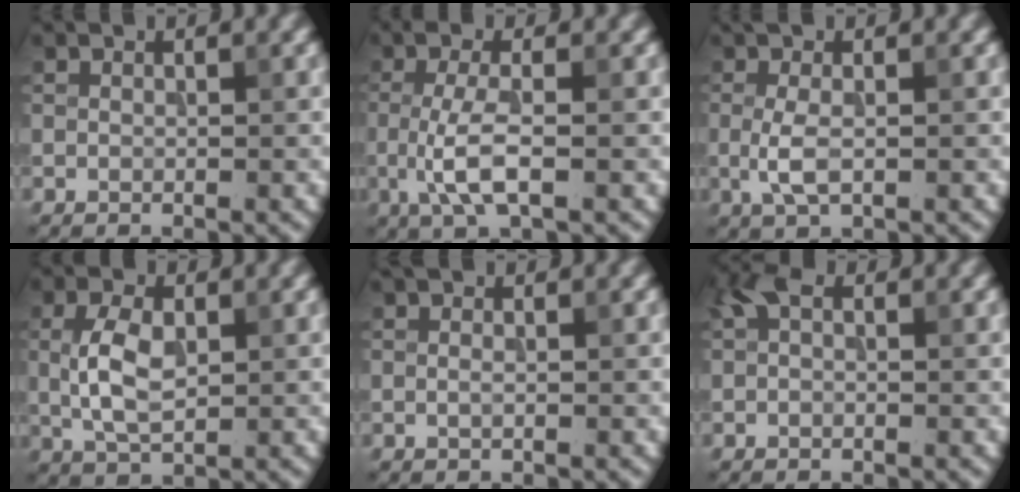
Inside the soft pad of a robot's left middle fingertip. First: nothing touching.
{"total": 4.1, "force": [-0.7, 1.1, 3.8], "torque": [-0.083, -0.005, -0.019]}
{"total": 2.6, "force": [-0.1, 0.9, 2.5], "torque": [-0.058, -0.001, -0.003]}
{"total": 4.3, "force": [0.2, 2.3, 3.6], "torque": [-0.082, 0.004, 0.006]}
{"total": 0.7, "force": [0.1, 0.2, 0.7], "torque": [-0.017, 0.000, -0.001]}
{"total": 1.6, "force": [0.3, 0.9, 1.3], "torque": [-0.024, 0.007, 0.000]}